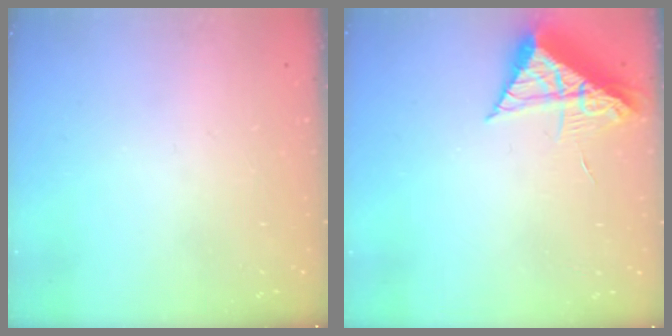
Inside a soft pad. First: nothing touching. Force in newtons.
{"total": 9.4, "press": 9.4, "slide": 0.5}